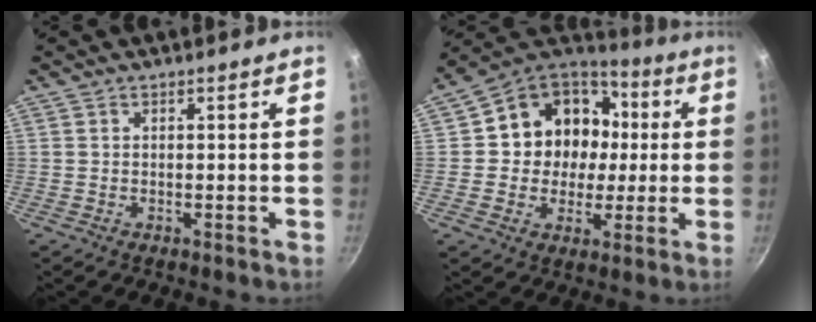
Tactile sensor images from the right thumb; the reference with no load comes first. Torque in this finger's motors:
{"motor_torque": [0.03, 0.48, 0.16, 0.16, 0.08]}